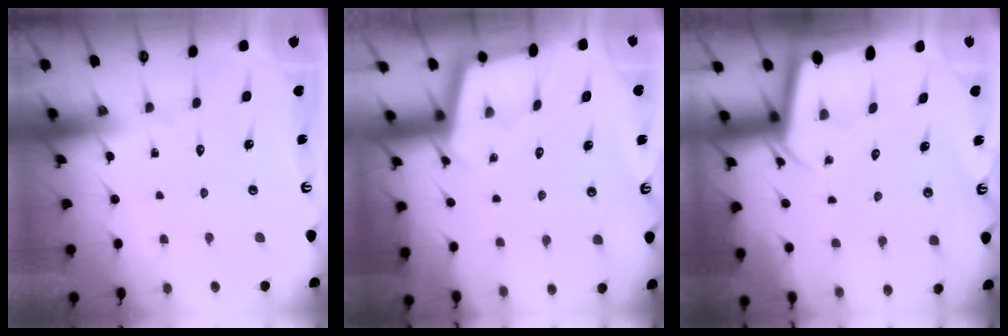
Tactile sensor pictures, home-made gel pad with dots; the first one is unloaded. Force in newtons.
{"total": 2.3, "press": 2.3, "slide": 0.2}
{"total": 2.4, "press": 2.4, "slide": 0.1}